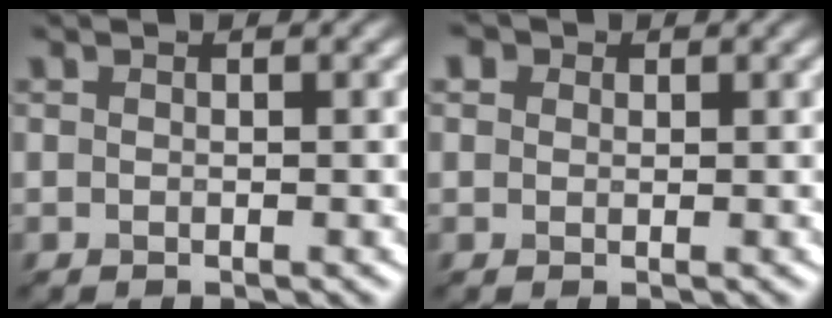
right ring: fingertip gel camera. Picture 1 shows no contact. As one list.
[{"total": 1.7, "force": [1.2, 1.1, 0.5], "torque": [-0.015, 0.021, 0.003]}]